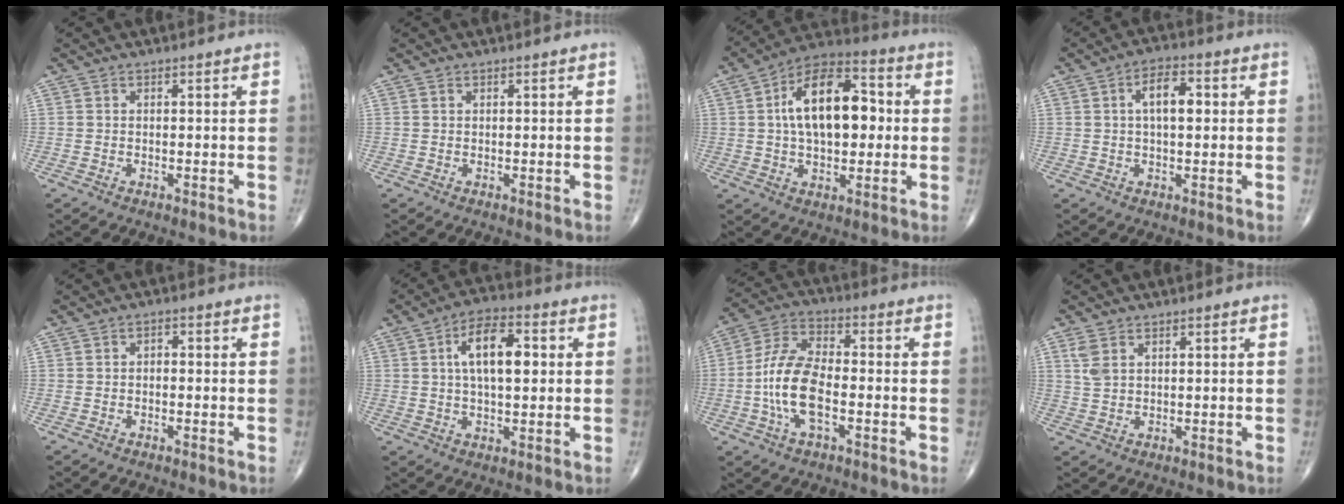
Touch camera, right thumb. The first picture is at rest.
{"total": 0.0}
{"total": 17.1, "force": [1.9, 9.4, 14.1], "torque": [-0.208, 0.026, 0.024]}
{"total": 6.5, "force": [1.1, 3.2, 5.6], "torque": [-0.085, 0.012, 0.013]}
{"total": 1.0, "force": [-0.3, 0.7, 0.6], "torque": [-0.001, 0.006, -0.009]}
{"total": 10.8, "force": [2.0, 5.2, 9.3], "torque": [-0.143, 0.012, 0.028]}
{"total": 12.3, "force": [-2.7, 5.7, 10.6], "torque": [-0.218, 0.027, -0.057]}
{"total": 3.2, "force": [1.5, 1.9, 2.0], "torque": [-0.045, 0.003, 0.039]}